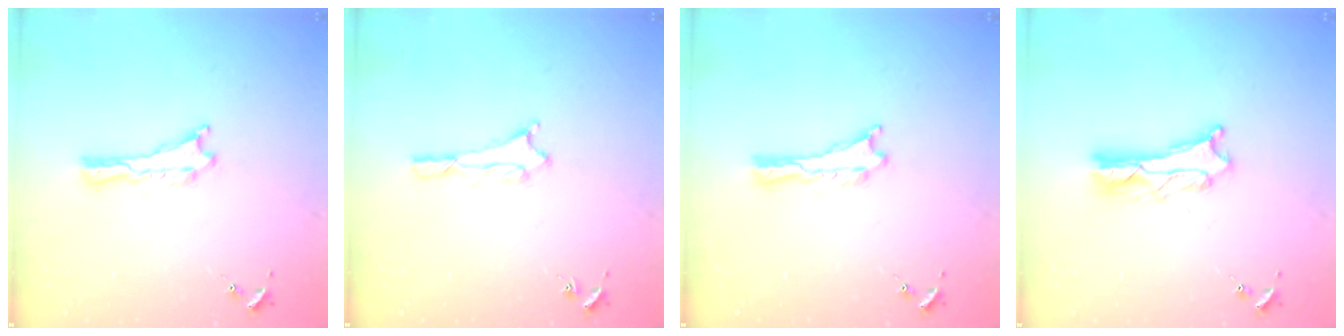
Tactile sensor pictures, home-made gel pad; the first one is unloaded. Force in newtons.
{"total": 1.1, "press": 1.1, "slide": 0.1}
{"total": 0.0}
{"total": 3.7, "press": 3.7, "slide": 0.4}